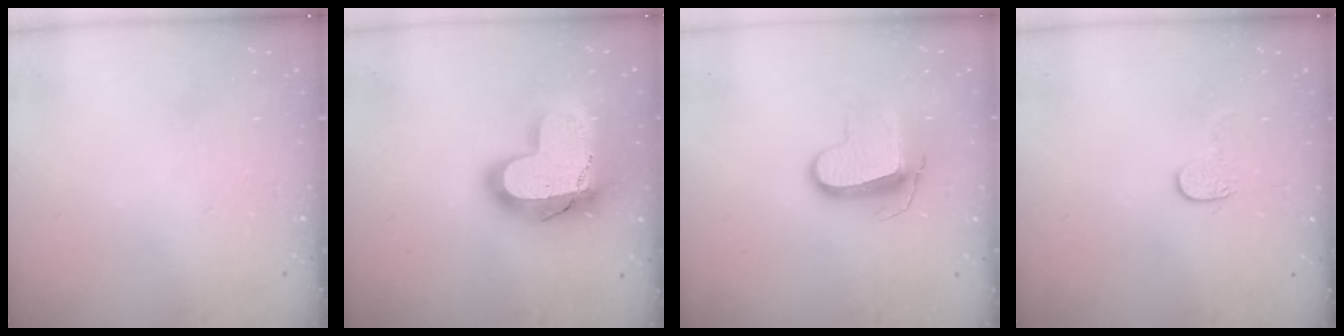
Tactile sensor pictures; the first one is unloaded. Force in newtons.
{"total": 20.9, "press": 20.9, "slide": 1.8}
{"total": 10.9, "press": 10.8, "slide": 0.6}
{"total": 4.7, "press": 4.7, "slide": 0.5}